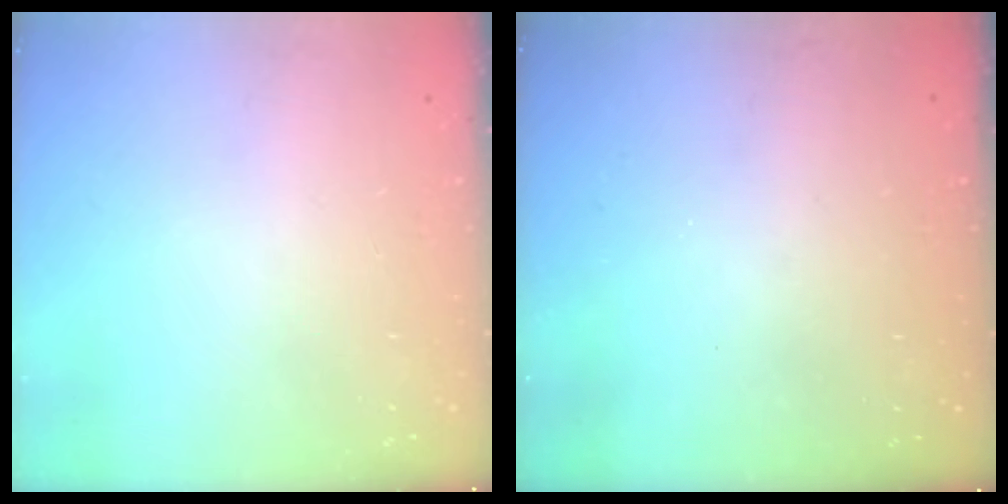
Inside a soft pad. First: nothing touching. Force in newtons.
{"total": 3.1, "press": 3.1, "slide": 0.1}